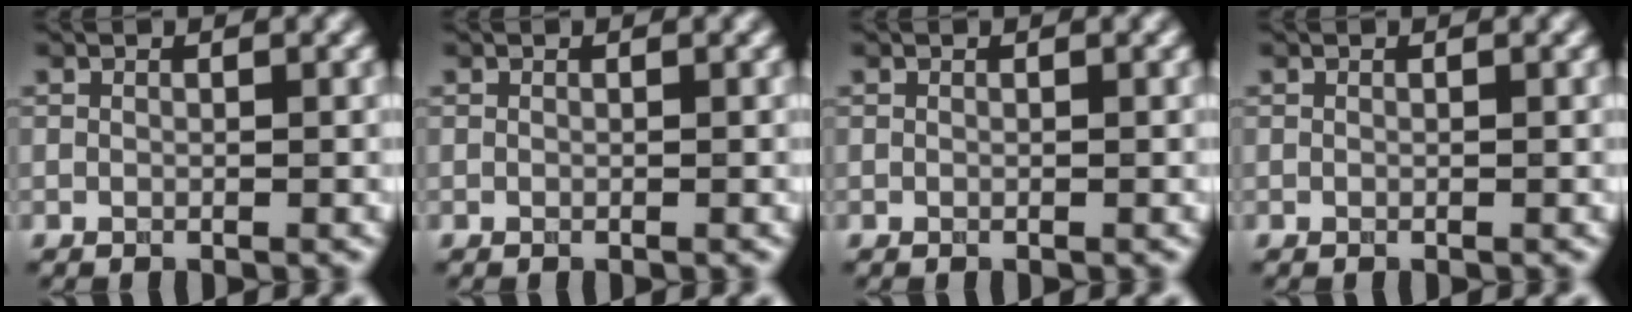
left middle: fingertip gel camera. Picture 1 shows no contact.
{"total": 0.0}
{"total": 0.0}
{"total": 0.0}